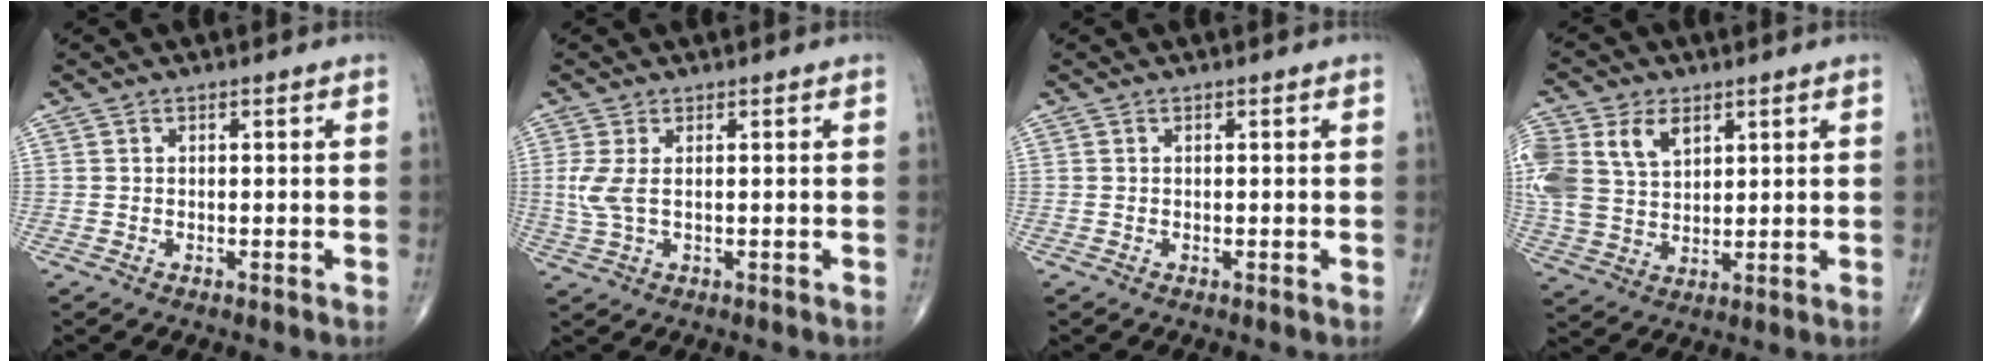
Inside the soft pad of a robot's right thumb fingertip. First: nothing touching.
{"total": 3.8, "force": [0.4, 1.4, 3.5], "torque": [-0.102, 0.000, 0.013]}
{"total": 0.0}
{"total": 16.3, "force": [6.1, 11.3, 10.0], "torque": [-0.237, 0.006, 0.122]}